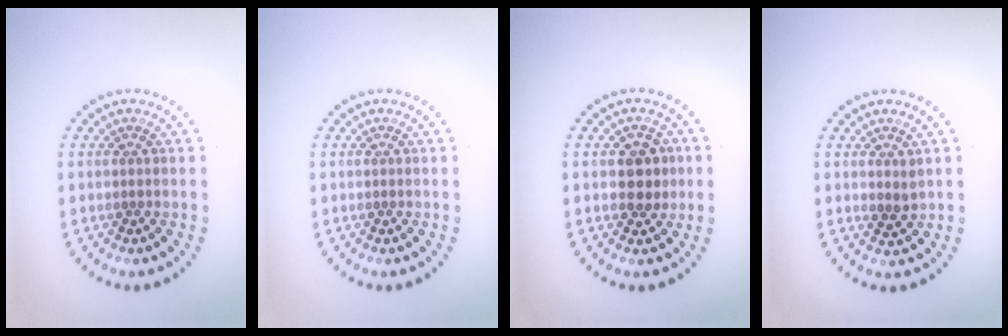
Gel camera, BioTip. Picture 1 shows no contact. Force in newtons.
{"total": 0.0}
{"total": 2.6, "press": 2.6, "slide": 0.5}
{"total": 1.1, "press": 1.0, "slide": 0.5}